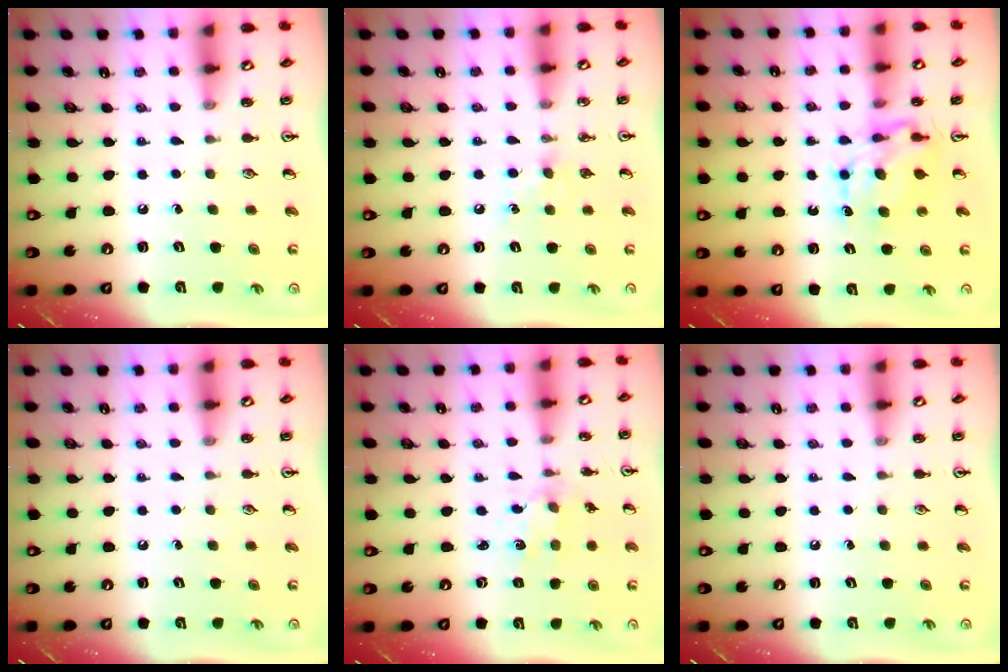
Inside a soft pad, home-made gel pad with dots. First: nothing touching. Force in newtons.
{"total": 5.6, "press": 5.5, "slide": 0.9}
{"total": 7.4, "press": 7.4, "slide": 0.6}
{"total": 0.0}
{"total": 1.4, "press": 1.4, "slide": 0.2}
{"total": 0.0}